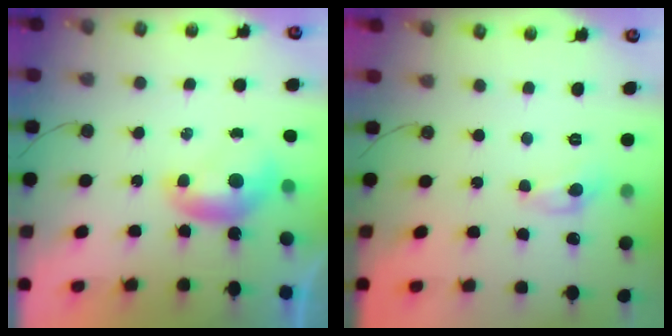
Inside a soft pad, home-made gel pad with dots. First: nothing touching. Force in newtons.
{"total": 2.4, "press": 2.4, "slide": 0.3}